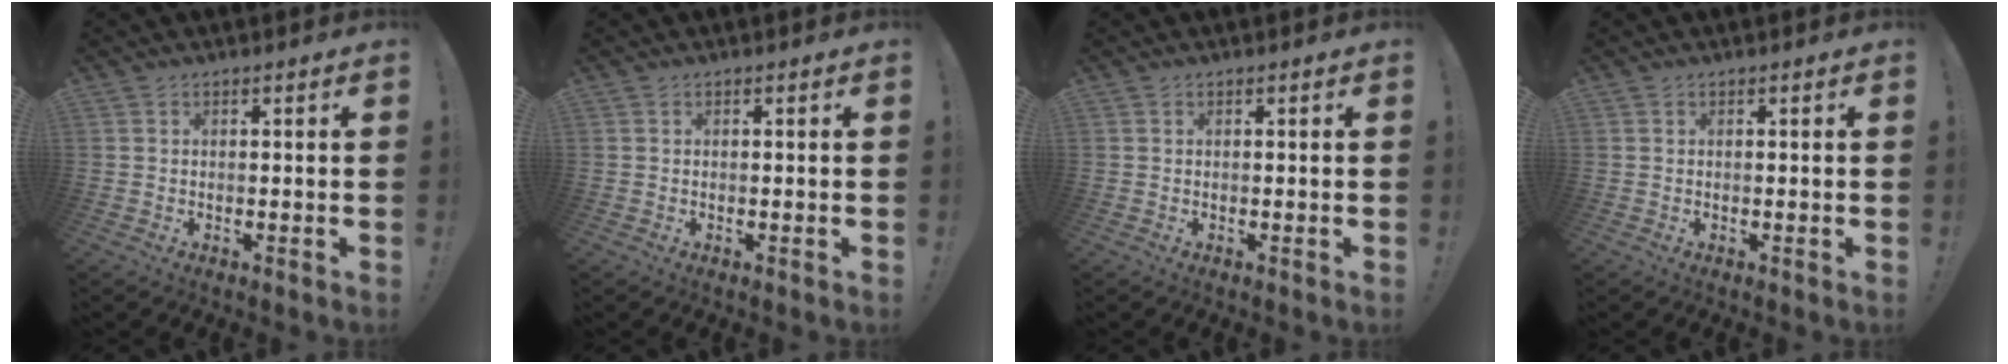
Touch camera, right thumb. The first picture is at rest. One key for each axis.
{"total": 0.0}
{"total": 0.0}
{"total": 0.0}